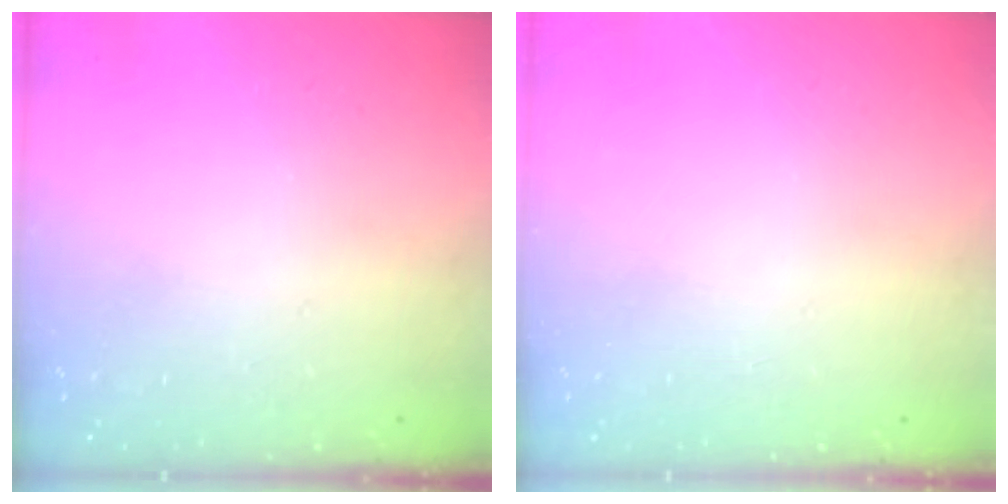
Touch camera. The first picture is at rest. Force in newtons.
{"total": 0.0}